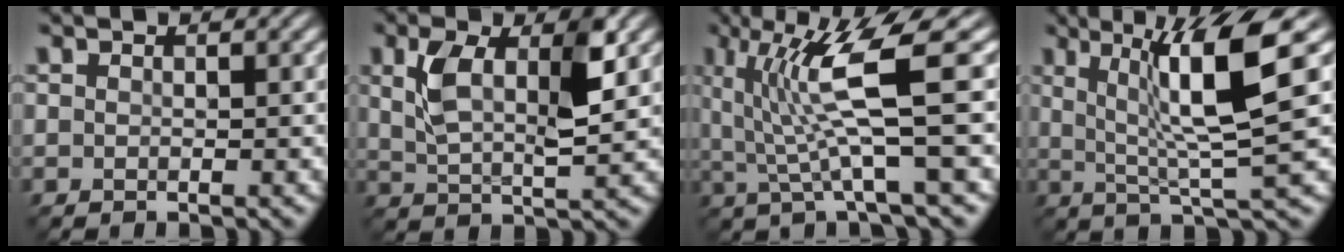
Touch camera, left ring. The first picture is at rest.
{"total": 5.6, "force": [1.7, 2.0, 4.9], "torque": [-0.104, 0.001, 0.032]}
{"total": 7.1, "force": [1.2, 1.0, 6.9], "torque": [-0.134, -0.002, 0.024]}
{"total": 8.6, "force": [2.4, 1.3, 8.1], "torque": [-0.129, 0.001, 0.042]}